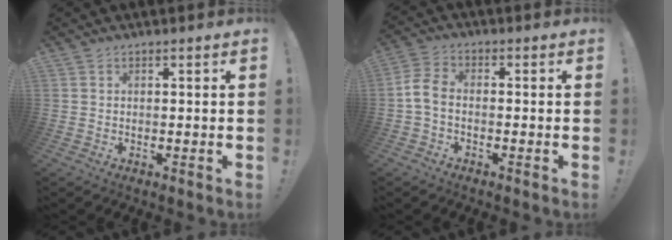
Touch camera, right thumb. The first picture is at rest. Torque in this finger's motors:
{"motor_torque": [0.38, 0.56, 0.36, -0.37, 0.17]}